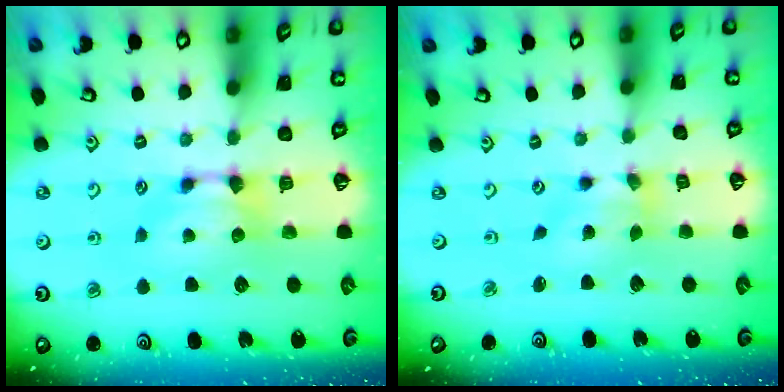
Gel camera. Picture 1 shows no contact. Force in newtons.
{"total": 2.7, "press": 2.4, "slide": 1.3}